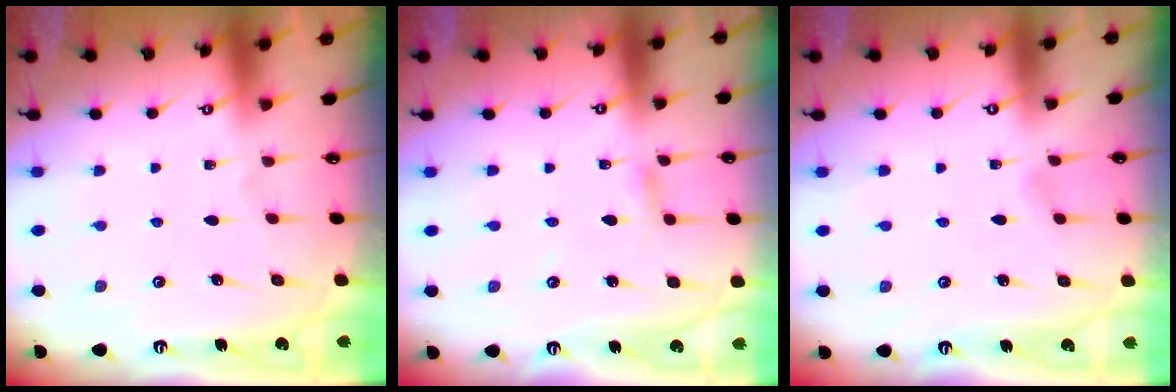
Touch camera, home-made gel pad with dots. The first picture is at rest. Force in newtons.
{"total": 2.3, "press": 2.3, "slide": 0.1}
{"total": 0.9, "press": 0.9, "slide": 0.1}